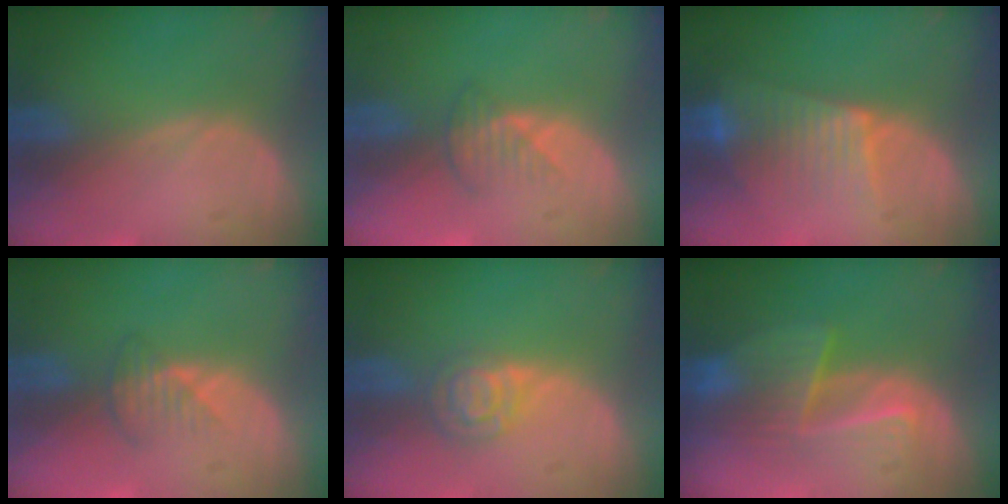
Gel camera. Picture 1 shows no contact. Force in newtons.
{"total": 2.5, "press": 2.5, "slide": 0.3}
{"total": 7.3, "press": 6.4, "slide": 3.4}
{"total": 2.7, "press": 2.6, "slide": 0.7}
{"total": 4.7, "press": 4.2, "slide": 2.1}
{"total": 6.6, "press": 6.5, "slide": 1.0}